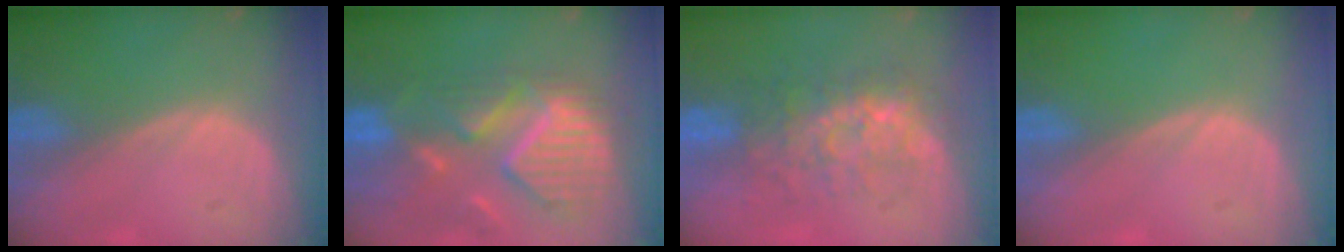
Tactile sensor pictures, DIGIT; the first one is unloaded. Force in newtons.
{"total": 12.0, "press": 10.5, "slide": 5.9}
{"total": 7.7, "press": 7.4, "slide": 1.8}
{"total": 0.0}